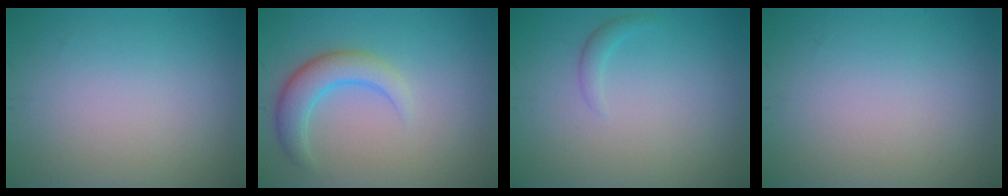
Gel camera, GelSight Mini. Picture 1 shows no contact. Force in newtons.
{"total": 3.7, "press": 3.7, "slide": 0.1}
{"total": 1.0, "press": 1.0, "slide": 0.0}
{"total": 0.0}